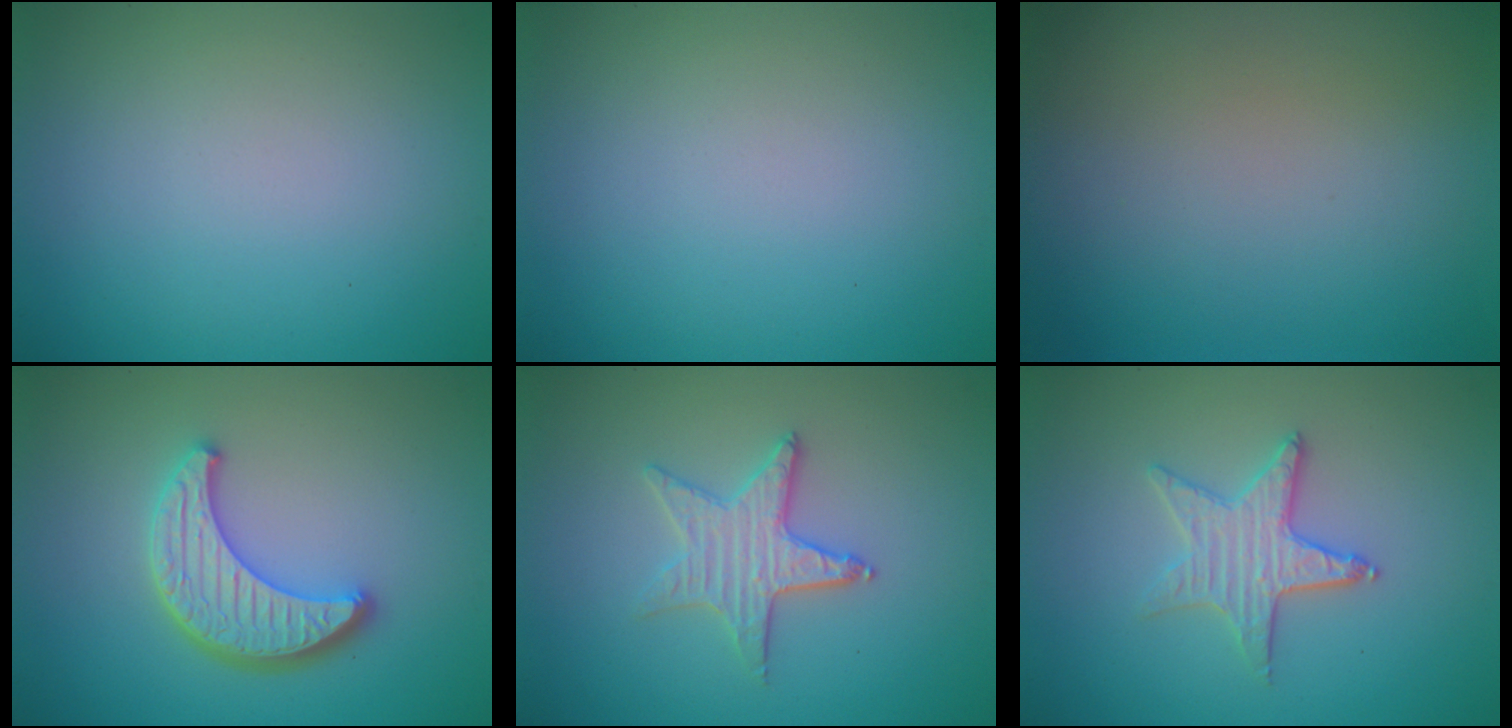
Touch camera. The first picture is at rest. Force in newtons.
{"total": 0.0}
{"total": 0.0}
{"total": 4.3, "press": 3.9, "slide": 2.0}
{"total": 2.9, "press": 2.8, "slide": 0.8}
{"total": 2.9, "press": 2.8, "slide": 0.8}